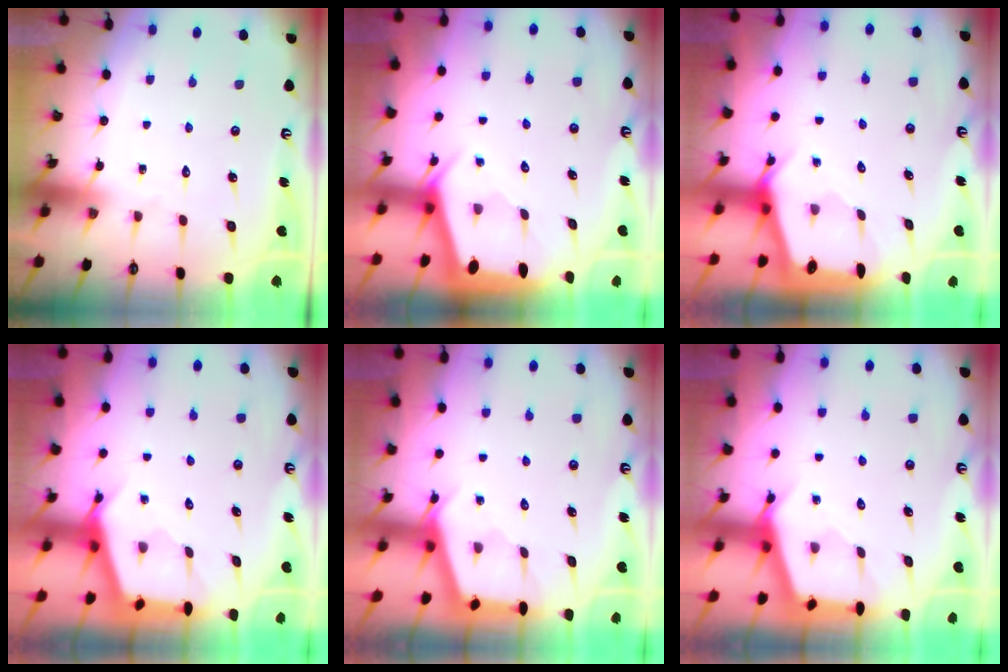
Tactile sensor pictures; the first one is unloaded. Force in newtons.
{"total": 1.9, "press": 1.9, "slide": 0.3}
{"total": 2.5, "press": 2.5, "slide": 0.3}
{"total": 2.6, "press": 2.6, "slide": 0.3}
{"total": 2.6, "press": 2.6, "slide": 0.3}
{"total": 2.8, "press": 2.7, "slide": 0.4}